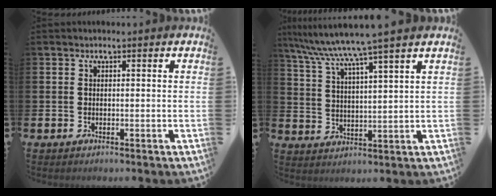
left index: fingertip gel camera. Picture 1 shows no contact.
{"total": 7.4, "force": [6.5, -0.6, 3.4], "torque": [-0.087, -0.037, 0.111]}